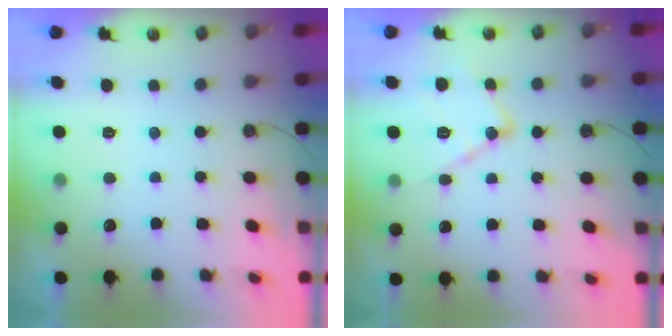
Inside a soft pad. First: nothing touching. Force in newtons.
{"total": 13.0, "press": 12.9, "slide": 1.1}